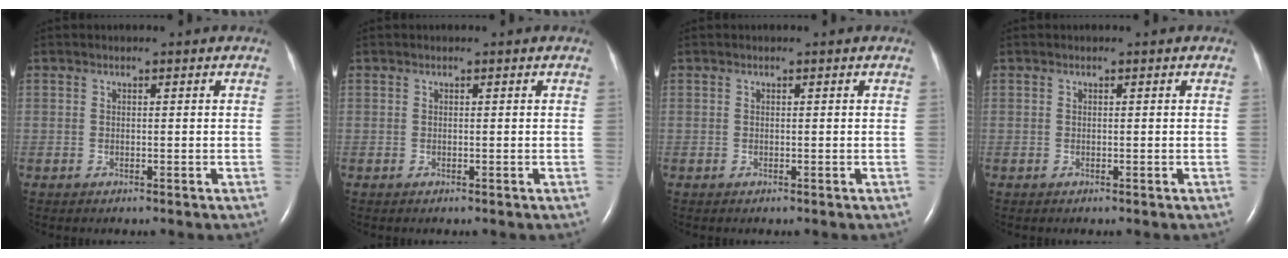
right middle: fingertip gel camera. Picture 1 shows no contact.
{"total": 0.0}
{"total": 0.0}
{"total": 0.0}